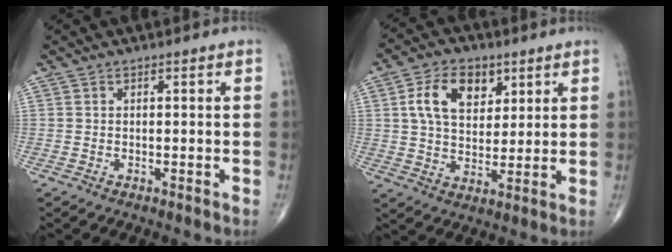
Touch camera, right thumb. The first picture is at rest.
{"total": 11.2, "force": [4.2, 7.4, 7.3], "torque": [-0.102, -0.010, 0.076]}